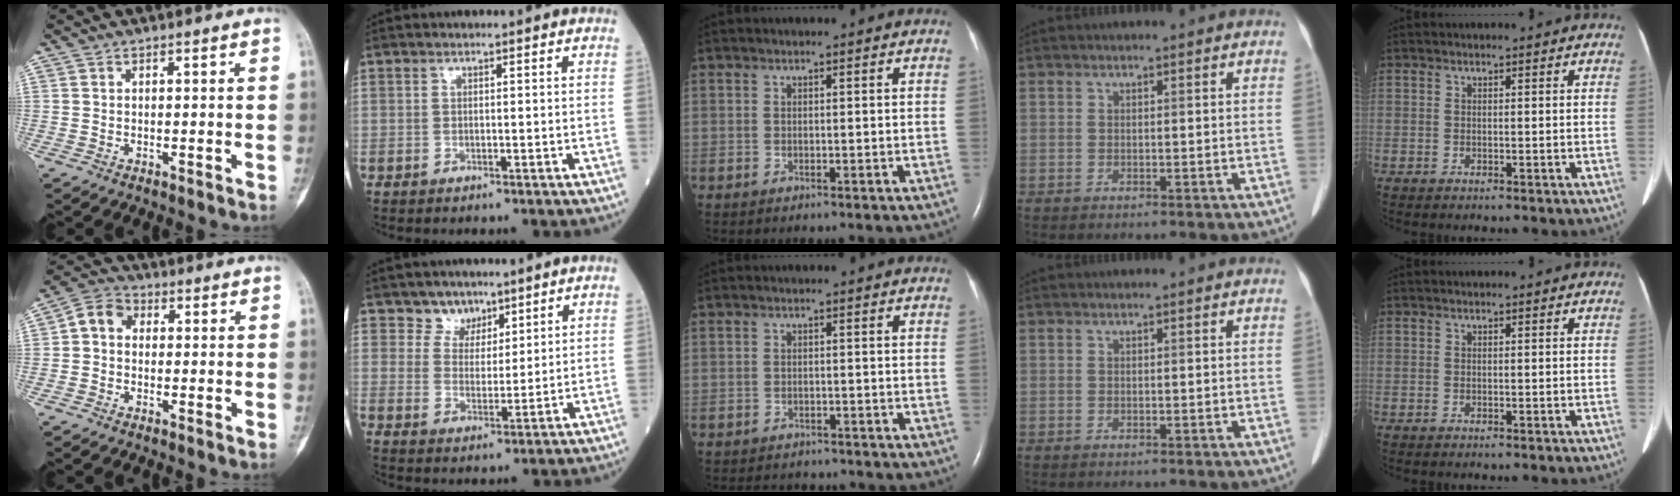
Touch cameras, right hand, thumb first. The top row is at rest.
{"thumb": {"total": 5.5, "force": [0.4, 4.5, 3.1], "torque": [-0.043, 0.019, -0.004]}, "index": {"total": 4.4, "force": [3.4, 2.9, 0.2], "torque": [0.003, -0.002, 0.059]}, "middle": {"total": 5.1, "force": [-4.8, 1.6, 0.7], "torque": [-0.010, -0.005, -0.063]}}